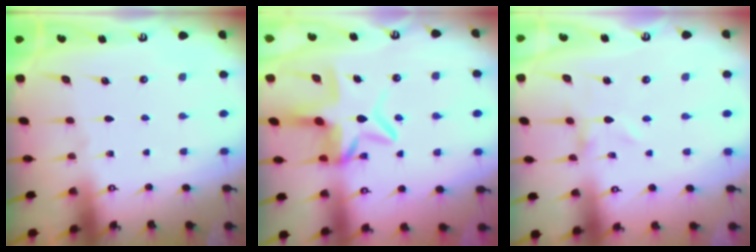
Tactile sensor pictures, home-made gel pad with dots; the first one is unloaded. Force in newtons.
{"total": 9.8, "press": 9.5, "slide": 2.3}
{"total": 0.0}